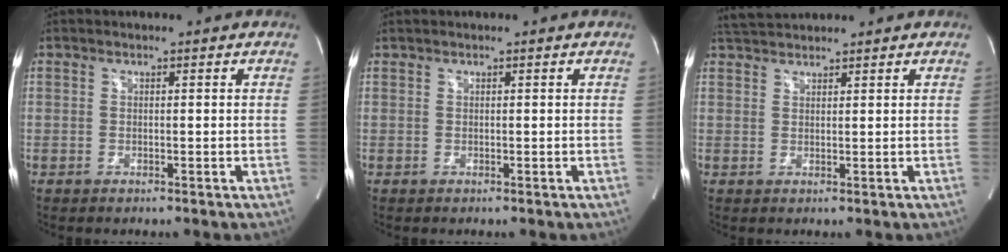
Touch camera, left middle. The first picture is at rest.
{"total": 0.0}
{"total": 3.6, "force": [3.5, 0.3, 0.7], "torque": [-0.022, 0.026, 0.069]}